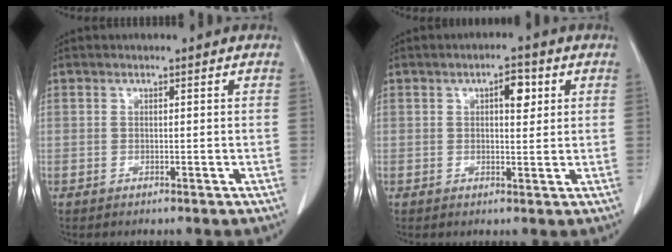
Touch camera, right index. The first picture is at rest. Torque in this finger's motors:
{"motor_torque": [0.06, 0.04, 0.02, 0.04]}